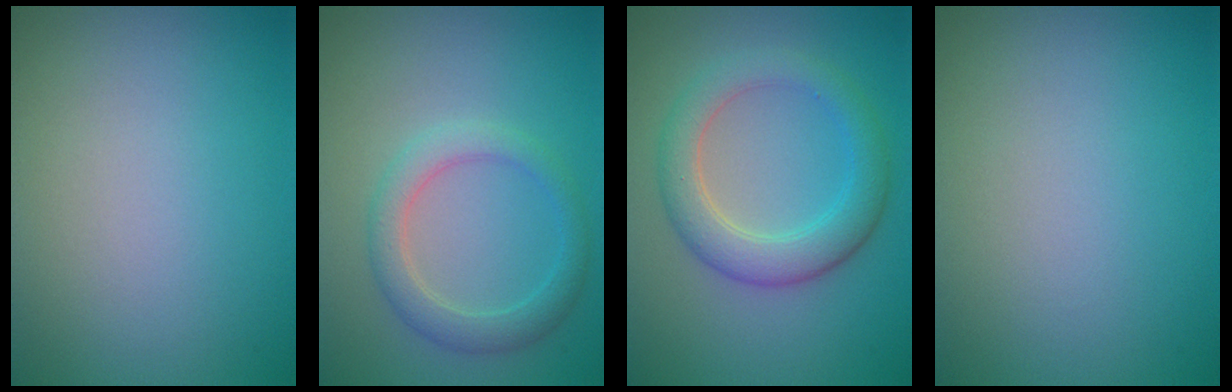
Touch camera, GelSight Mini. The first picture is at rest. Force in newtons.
{"total": 2.8, "press": 2.8, "slide": 0.1}
{"total": 4.5, "press": 4.4, "slide": 0.4}
{"total": 0.0}